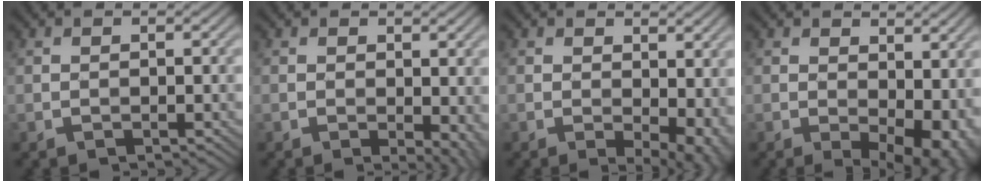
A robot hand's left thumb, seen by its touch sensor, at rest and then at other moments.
{"total": 3.4, "force": [-0.3, 1.6, 3.0], "torque": [-0.033, -0.004, -0.001]}
{"total": 6.4, "force": [0.0, 3.2, 5.5], "torque": [-0.065, -0.006, 0.007]}
{"total": 9.9, "force": [-0.2, 5.6, 8.2], "torque": [-0.095, -0.013, 0.020]}